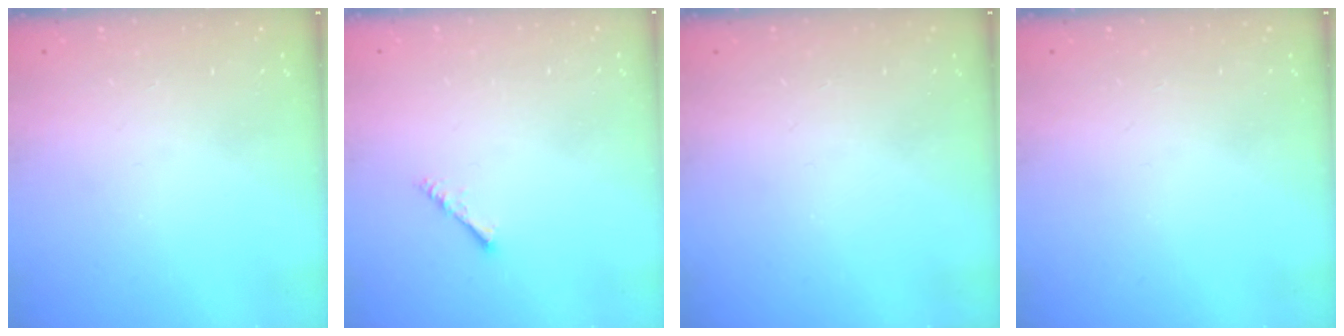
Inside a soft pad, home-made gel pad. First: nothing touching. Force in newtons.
{"total": 1.4, "press": 1.3, "slide": 0.3}
{"total": 0.0}
{"total": 0.0}